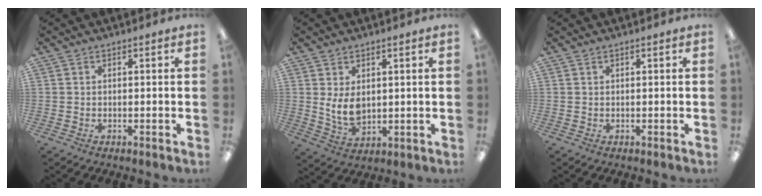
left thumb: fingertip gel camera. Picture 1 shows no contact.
{"total": 6.5, "force": [1.7, 3.8, 5.0], "torque": [-0.099, -0.013, 0.027]}
{"total": 0.0}